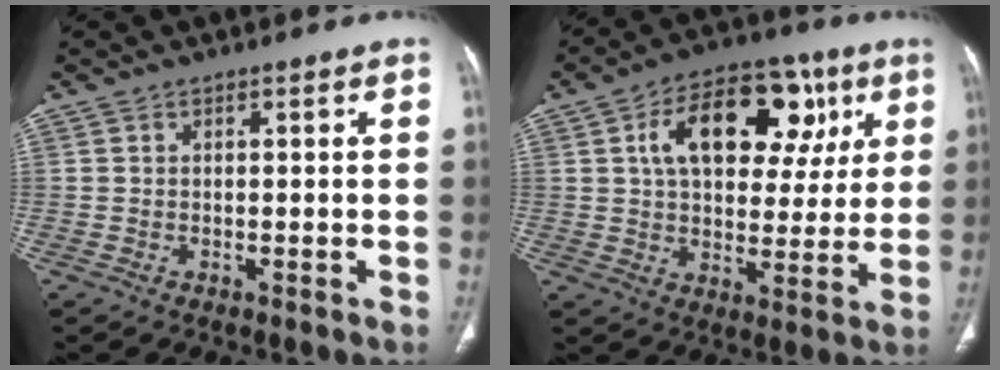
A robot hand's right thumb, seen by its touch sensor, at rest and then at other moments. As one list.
[{"total": 19.8, "force": [6.8, 11.8, 14.4], "torque": [-0.171, 0.011, 0.100]}]